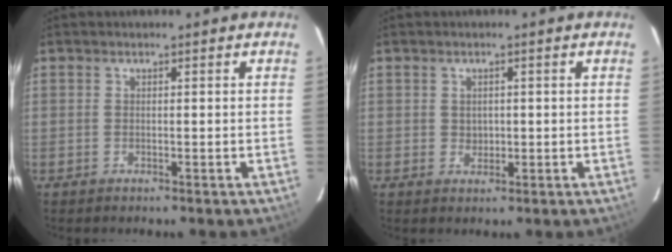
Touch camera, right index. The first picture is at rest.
{"total": 1.7, "force": [0.2, 1.6, 0.6], "torque": [-0.005, 0.002, 0.005]}